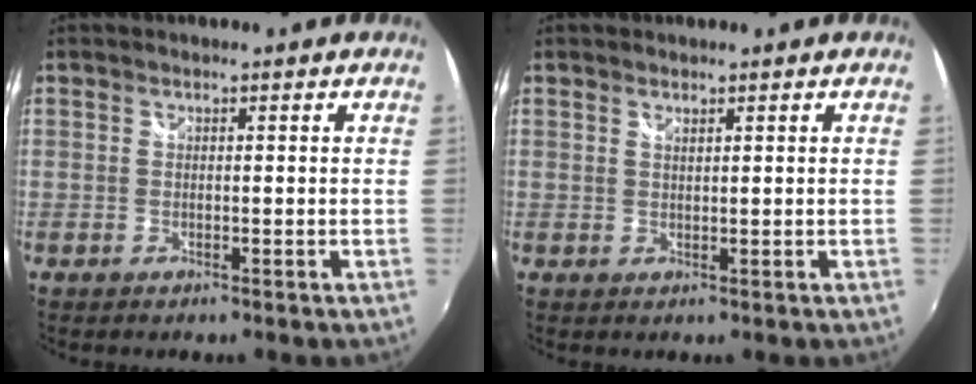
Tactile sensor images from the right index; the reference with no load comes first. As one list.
[{"total": 0.8, "force": [0.7, 0.2, 0.4], "torque": [-0.005, 0.000, 0.012]}]